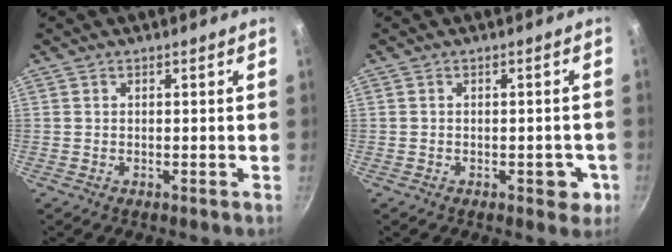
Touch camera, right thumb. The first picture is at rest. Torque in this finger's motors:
{"motor_torque": [0.66, 0.15, -0.19, 0.05, 0.12]}